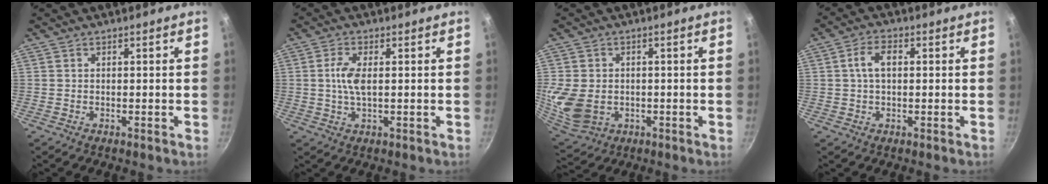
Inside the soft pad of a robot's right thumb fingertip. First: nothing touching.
{"total": 4.8, "force": [0.6, 2.0, 4.3], "torque": [-0.095, 0.003, 0.011]}
{"total": 12.0, "force": [-0.9, 9.2, 7.6], "torque": [-0.156, -0.013, -0.006]}
{"total": 4.9, "force": [0.8, 2.9, 3.9], "torque": [-0.069, 0.012, 0.011]}